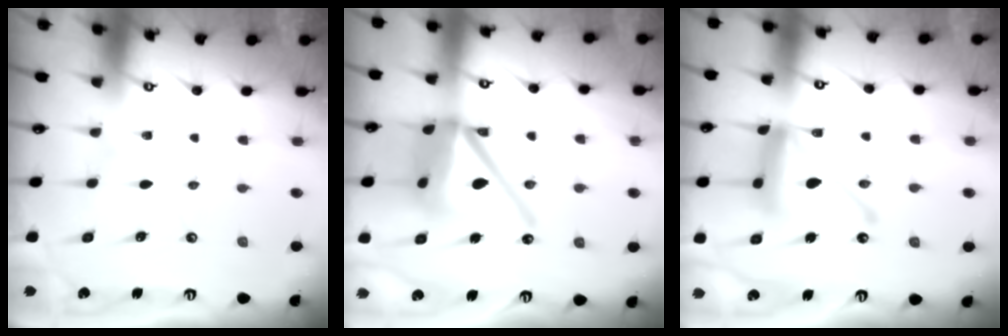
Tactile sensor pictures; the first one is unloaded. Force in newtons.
{"total": 17.1, "press": 16.9, "slide": 2.6}
{"total": 14.4, "press": 14.4, "slide": 1.4}